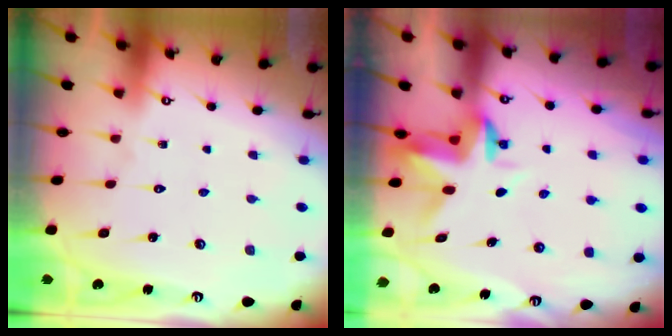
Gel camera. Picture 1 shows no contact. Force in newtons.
{"total": 3.4, "press": 3.4, "slide": 0.6}